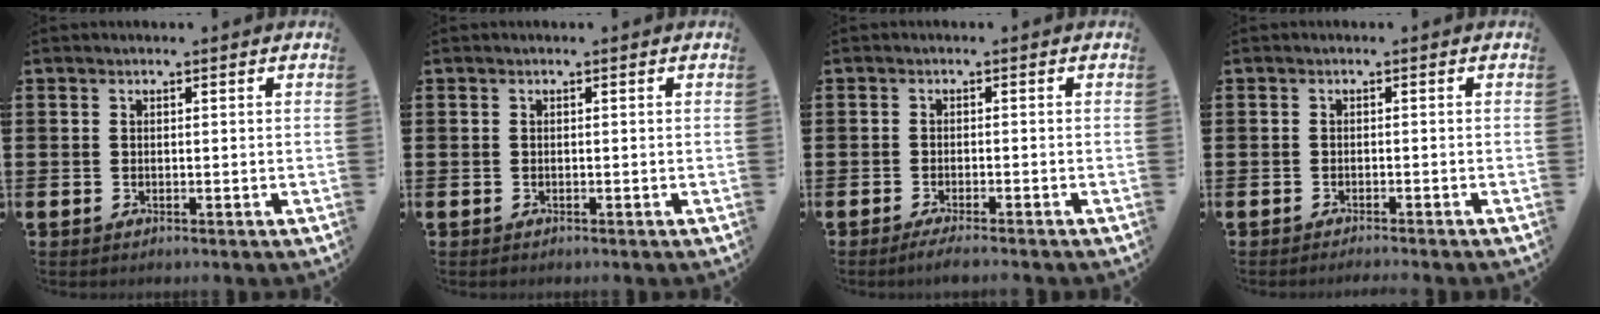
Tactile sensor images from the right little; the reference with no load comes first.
{"total": 0.0}
{"total": 1.4, "force": [-1.2, -0.1, 0.8], "torque": [-0.011, 0.001, -0.022]}
{"total": 0.8, "force": [-0.7, -0.2, 0.1], "torque": [-0.002, -0.001, -0.015]}